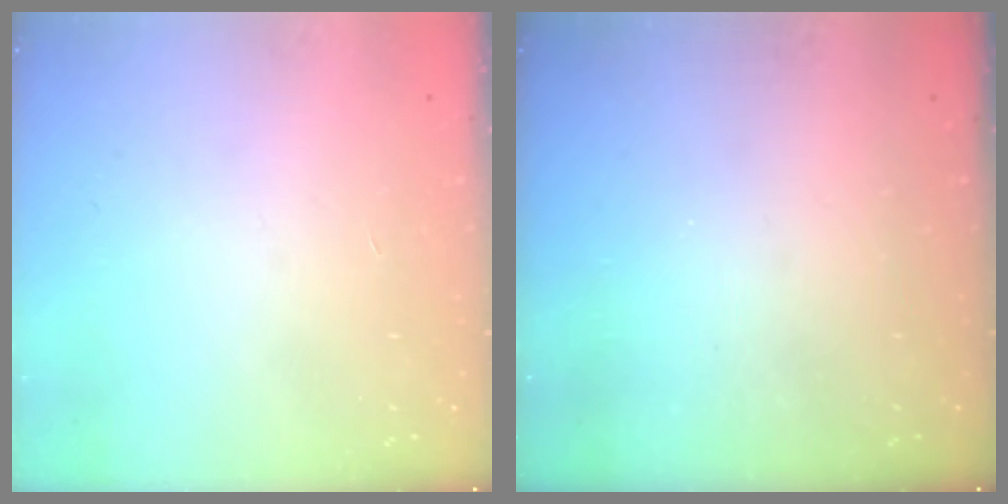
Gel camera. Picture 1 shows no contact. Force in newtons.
{"total": 0.0}